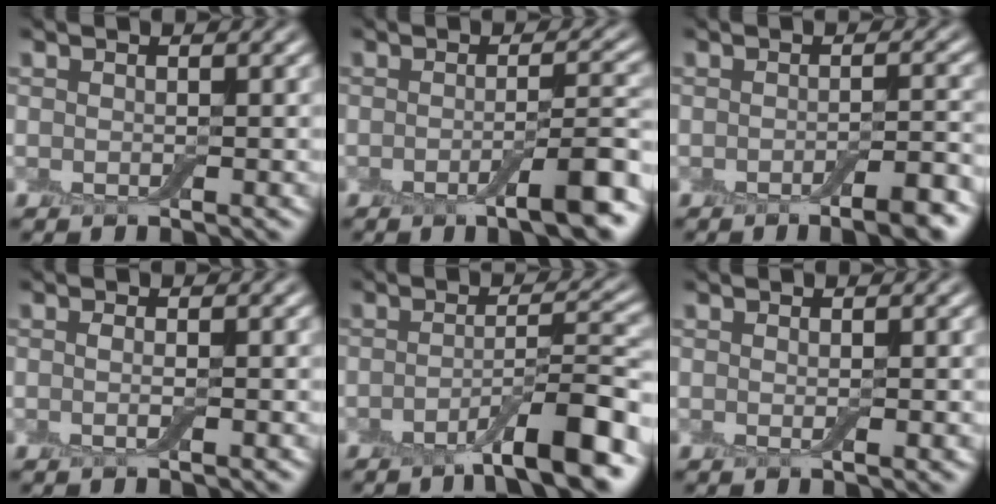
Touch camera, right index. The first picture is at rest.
{"total": 5.7, "force": [-2.3, 1.2, 5.1], "torque": [-0.071, 0.002, -0.037]}
{"total": 4.7, "force": [-2.6, 1.1, 3.8], "torque": [-0.046, 0.000, -0.035]}
{"total": 1.2, "force": [-0.2, 0.1, 1.1], "torque": [-0.023, -0.005, -0.005]}
{"total": 7.3, "force": [-3.9, 1.3, 6.1], "torque": [-0.085, 0.009, -0.065]}
{"total": 1.1, "force": [0.0, 0.1, 1.1], "torque": [-0.015, -0.001, -0.001]}